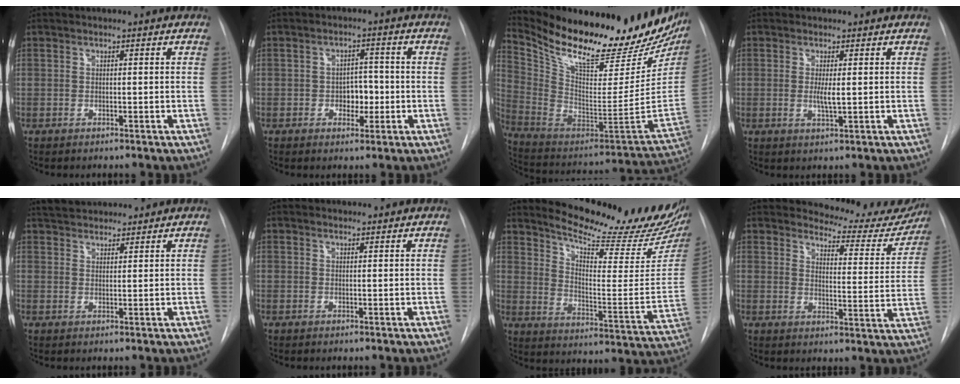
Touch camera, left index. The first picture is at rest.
{"total": 3.9, "force": [-0.9, 2.7, 2.8], "torque": [-0.032, 0.007, -0.010]}
{"total": 31.8, "force": [25.5, 9.1, 16.7], "torque": [-0.285, -0.046, 0.369]}
{"total": 2.1, "force": [0.2, 0.2, 2.1], "torque": [-0.044, -0.005, 0.004]}
{"total": 6.8, "force": [6.4, 1.6, 1.7], "torque": [-0.029, 0.034, 0.103]}
{"total": 2.5, "force": [2.5, 0.4, 0.2], "torque": [-0.009, 0.015, 0.031]}
{"total": 23.0, "force": [20.5, 3.3, 9.9], "torque": [-0.149, -0.091, 0.266]}
{"total": 12.1, "force": [11.7, 2.9, 1.2], "torque": [0.006, -0.040, 0.127]}